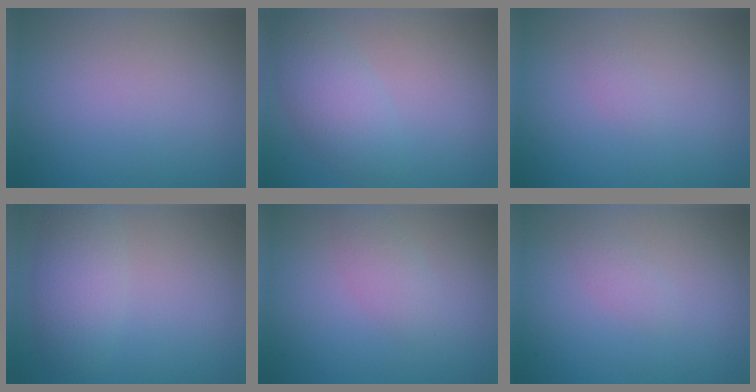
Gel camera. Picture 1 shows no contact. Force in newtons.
{"total": 3.4, "press": 3.4, "slide": 0.2}
{"total": 0.5, "press": 0.5, "slide": 0.0}
{"total": 3.6, "press": 3.6, "slide": 0.2}
{"total": 1.8, "press": 1.8, "slide": 0.0}
{"total": 1.0, "press": 1.0, "slide": 0.1}